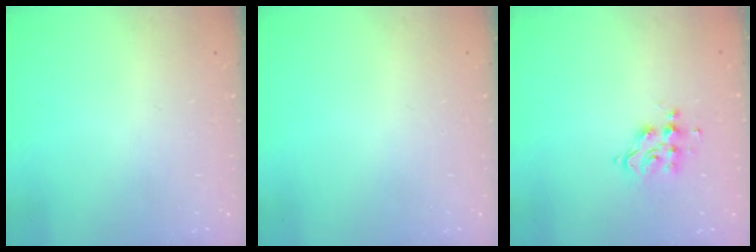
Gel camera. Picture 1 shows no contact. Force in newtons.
{"total": 0.0}
{"total": 7.1, "press": 7.1, "slide": 0.5}